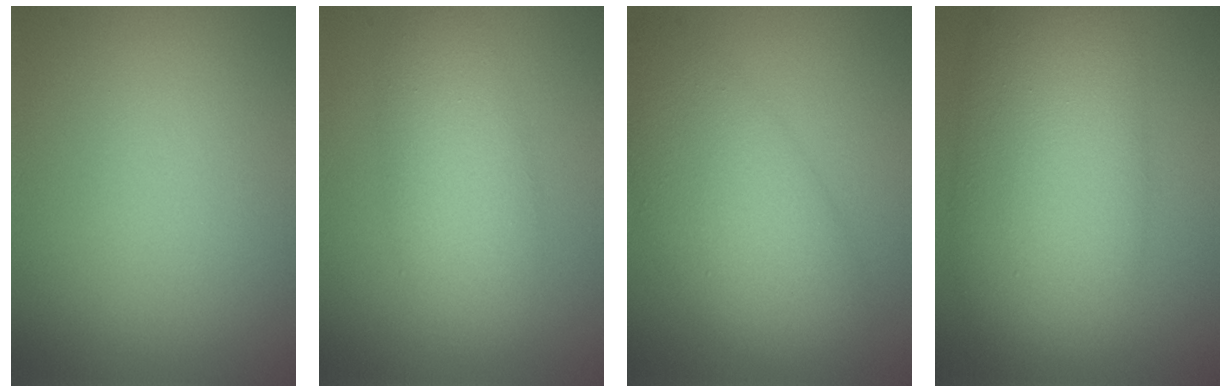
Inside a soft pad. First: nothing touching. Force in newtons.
{"total": 4.3, "press": 4.3, "slide": 0.0}
{"total": 7.3, "press": 7.3, "slide": 0.2}
{"total": 11.1, "press": 11.1, "slide": 0.1}